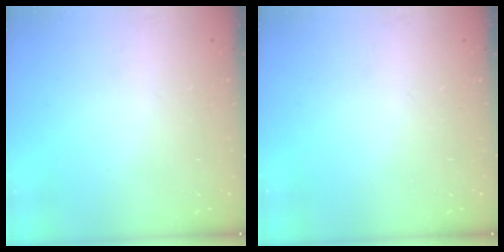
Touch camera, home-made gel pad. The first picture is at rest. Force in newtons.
{"total": 0.0}